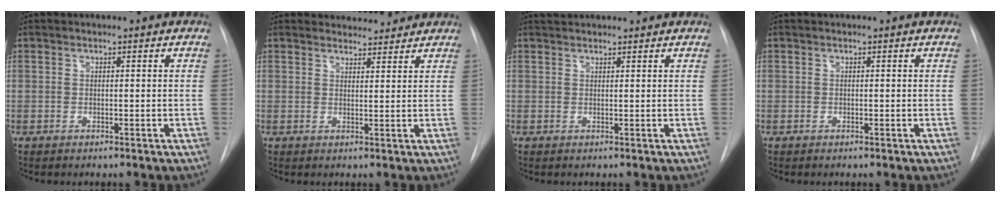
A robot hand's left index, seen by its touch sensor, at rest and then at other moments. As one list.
[{"total": 4.3, "force": [4.1, 1.2, 0.2], "torque": [0.000, 0.007, 0.053]}, {"total": 4.0, "force": [3.8, 0.6, 1.1], "torque": [-0.014, 0.038, 0.056]}, {"total": 0.0}]